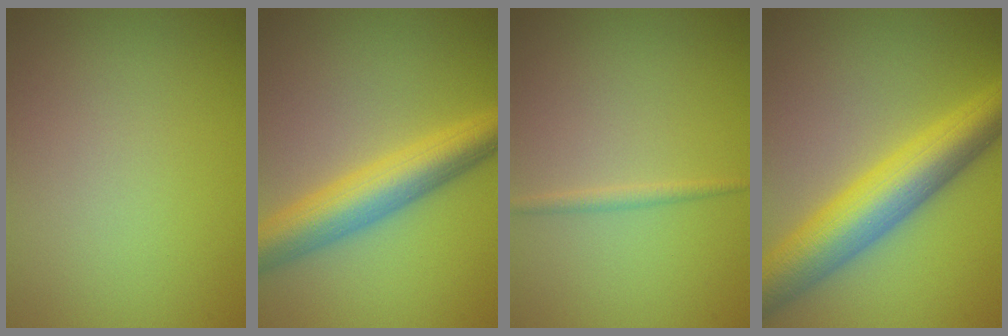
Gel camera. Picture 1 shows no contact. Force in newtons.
{"total": 6.5, "press": 6.5, "slide": 0.2}
{"total": 0.9, "press": 0.9, "slide": 0.0}
{"total": 8.5, "press": 8.5, "slide": 0.0}